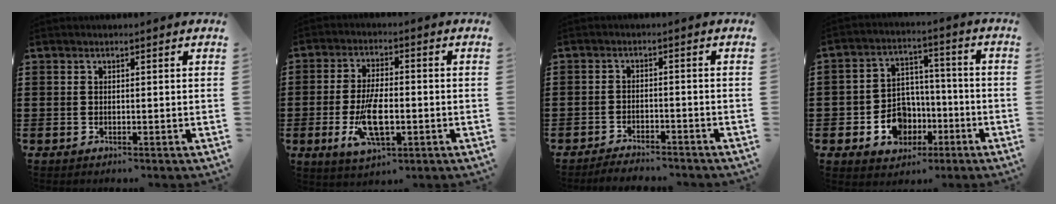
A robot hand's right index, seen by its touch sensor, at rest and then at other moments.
{"total": 8.6, "force": [-2.2, 3.3, 7.7], "torque": [-0.167, -0.014, -0.039]}
{"total": 2.7, "force": [-2.7, 0.2, 0.0], "torque": [-0.007, 0.001, -0.057]}
{"total": 7.3, "force": [-3.0, 6.2, 2.6], "torque": [-0.063, 0.023, -0.046]}